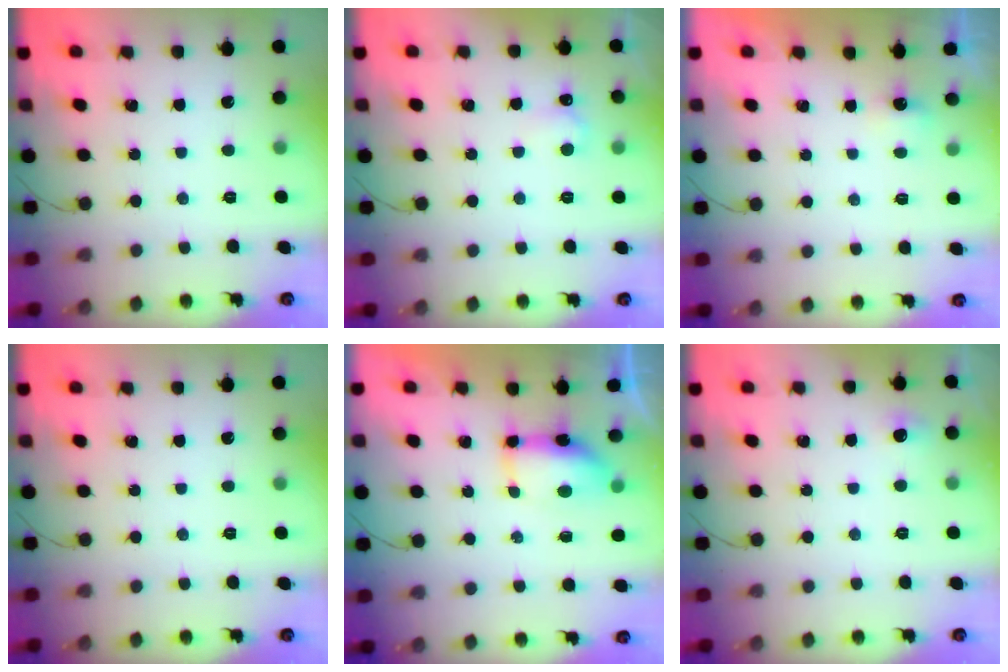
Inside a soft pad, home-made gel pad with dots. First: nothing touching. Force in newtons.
{"total": 3.7, "press": 3.5, "slide": 1.1}
{"total": 3.6, "press": 1.5, "slide": 3.3}
{"total": 0.0}
{"total": 6.8, "press": 6.7, "slide": 0.9}
{"total": 4.0, "press": 3.7, "slide": 1.6}